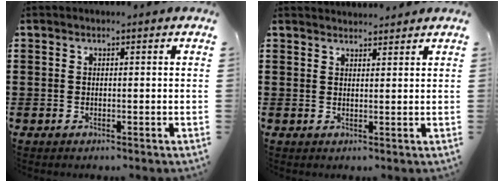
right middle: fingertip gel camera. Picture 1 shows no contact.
{"total": 1.9, "force": [1.9, 0.2, 0.0], "torque": [-0.005, 0.004, 0.037]}